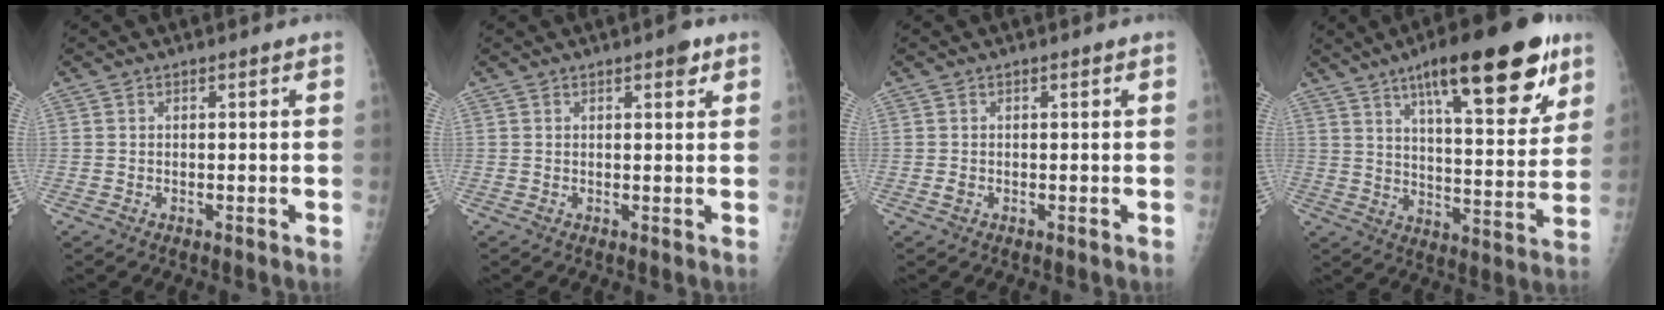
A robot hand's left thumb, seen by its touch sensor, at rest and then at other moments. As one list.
[{"total": 2.5, "force": [1.5, 0.8, 1.9], "torque": [-0.018, -0.005, 0.018]}, {"total": 1.0, "force": [0.1, 0.6, 0.8], "torque": [-0.013, 0.003, 0.005]}, {"total": 23.3, "force": [13.3, 6.7, 17.9], "torque": [-0.233, -0.044, 0.201]}]